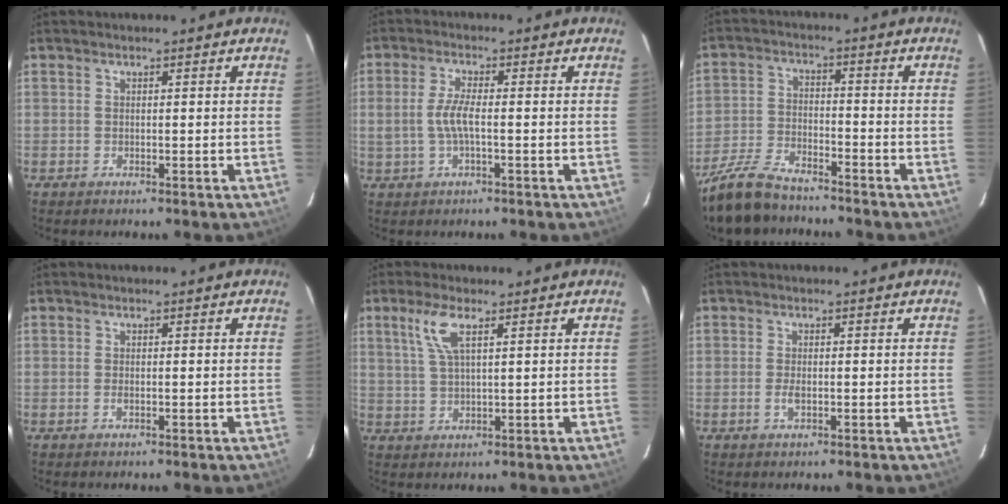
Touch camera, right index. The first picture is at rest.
{"total": 4.6, "force": [-0.6, 1.2, 4.4], "torque": [-0.089, 0.001, -0.008]}
{"total": 12.7, "force": [-10.6, 4.2, 5.7], "torque": [-0.144, -0.014, -0.201]}
{"total": 0.7, "force": [-0.2, 0.4, 0.6], "torque": [-0.012, 0.000, -0.004]}
{"total": 5.4, "force": [2.6, 1.4, 4.6], "torque": [-0.097, 0.005, 0.054]}
{"total": 1.7, "force": [-0.4, 0.7, 1.5], "torque": [-0.030, -0.001, -0.008]}